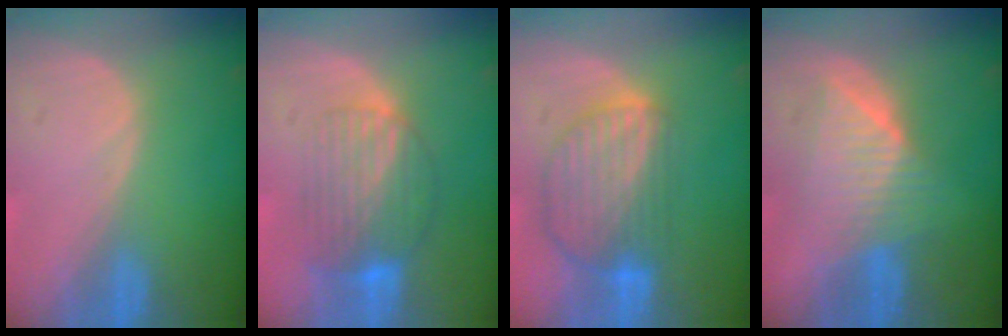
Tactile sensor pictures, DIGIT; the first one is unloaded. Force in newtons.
{"total": 8.3, "press": 7.3, "slide": 4.0}
{"total": 9.1, "press": 7.8, "slide": 4.7}
{"total": 6.6, "press": 6.6, "slide": 0.1}